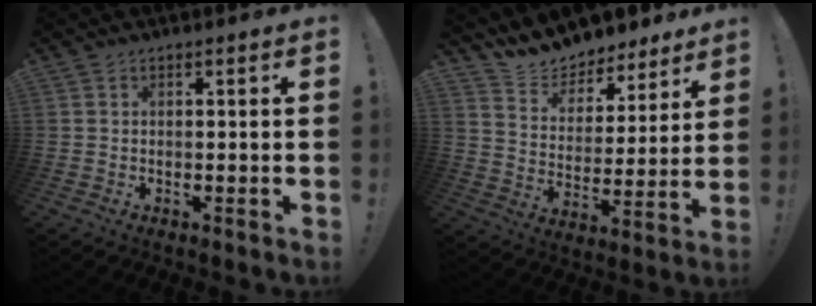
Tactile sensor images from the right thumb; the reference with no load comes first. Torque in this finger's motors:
{"motor_torque": [-0.79, 1.52, 0.13, 0.17, 0.00]}